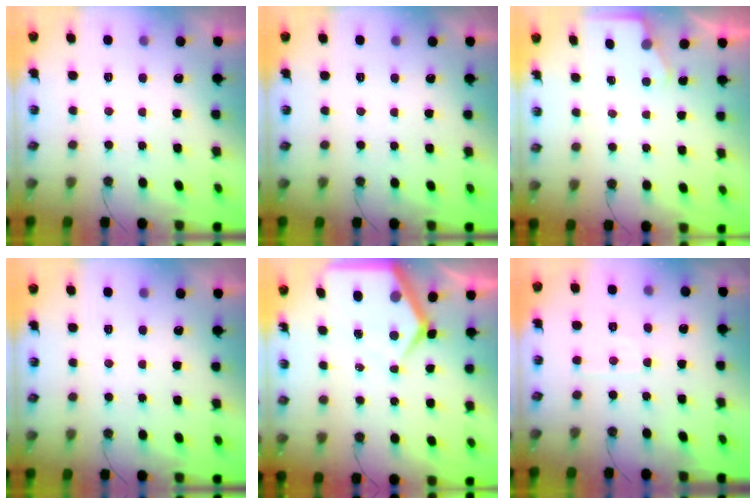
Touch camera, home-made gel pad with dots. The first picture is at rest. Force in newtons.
{"total": 0.0}
{"total": 2.3, "press": 2.3, "slide": 0.4}
{"total": 0.0}
{"total": 9.7, "press": 9.7, "slide": 0.9}
{"total": 4.5, "press": 4.4, "slide": 0.7}